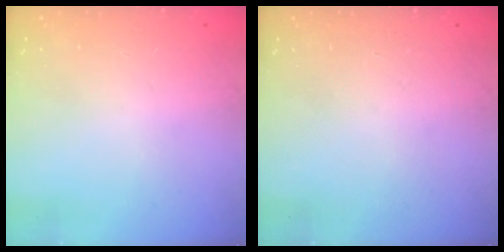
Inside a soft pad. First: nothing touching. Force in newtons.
{"total": 0.0}